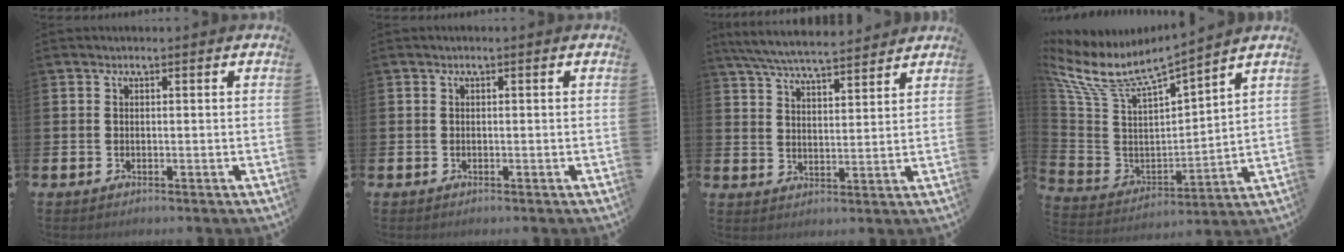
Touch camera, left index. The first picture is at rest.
{"total": 0.0}
{"total": 6.7, "force": [6.4, 0.6, 1.9], "torque": [-0.057, -0.032, 0.114]}
{"total": 6.9, "force": [6.0, 1.7, 3.0], "torque": [-0.093, -0.047, 0.098]}